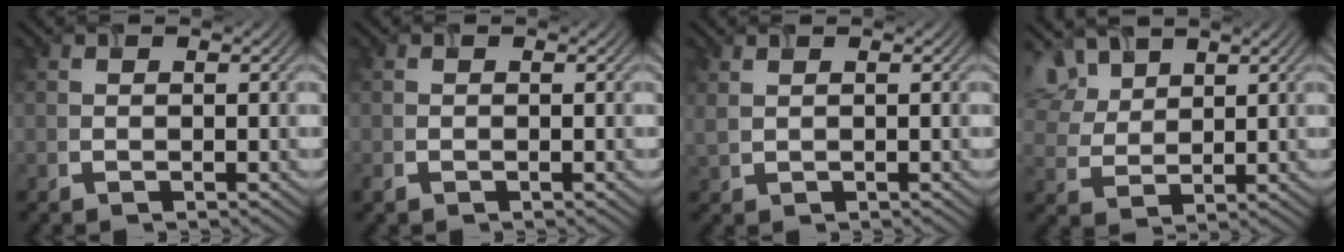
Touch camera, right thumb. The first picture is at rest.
{"total": 0.9, "force": [-0.6, 0.6, 0.5], "torque": [-0.014, -0.005, -0.010]}
{"total": 1.2, "force": [0.8, 0.4, 0.8], "torque": [-0.027, 0.000, 0.019]}
{"total": 6.3, "force": [4.5, 3.3, 2.9], "torque": [-0.083, 0.010, 0.095]}